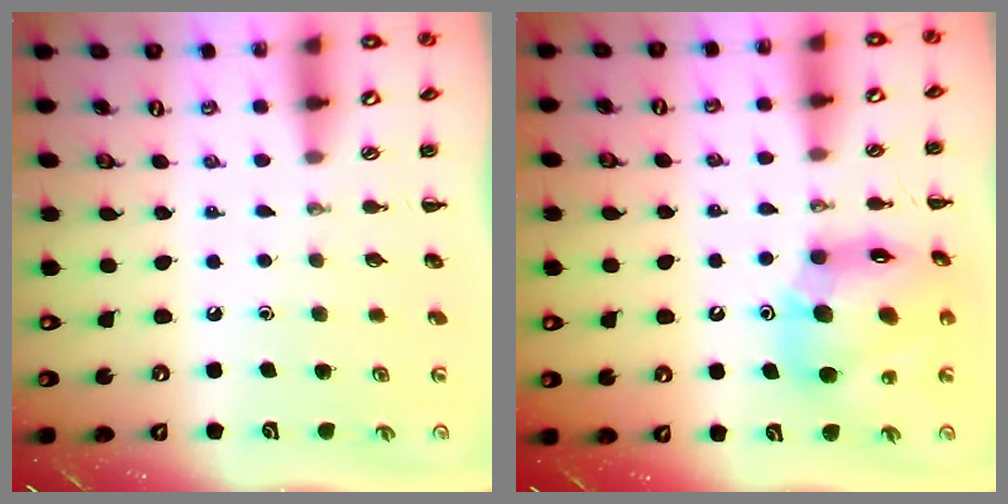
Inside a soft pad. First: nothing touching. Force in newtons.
{"total": 16.9, "press": 16.1, "slide": 5.0}